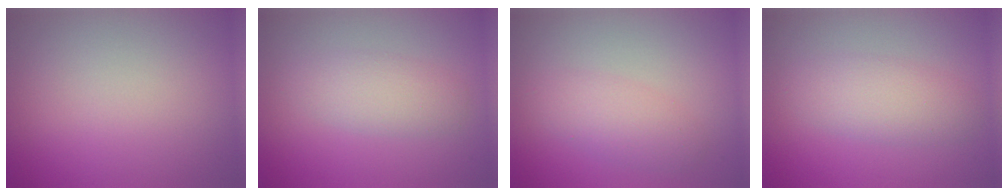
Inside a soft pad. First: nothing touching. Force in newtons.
{"total": 2.7, "press": 2.7, "slide": 0.2}
{"total": 2.4, "press": 2.4, "slide": 0.1}
{"total": 3.2, "press": 3.2, "slide": 0.2}